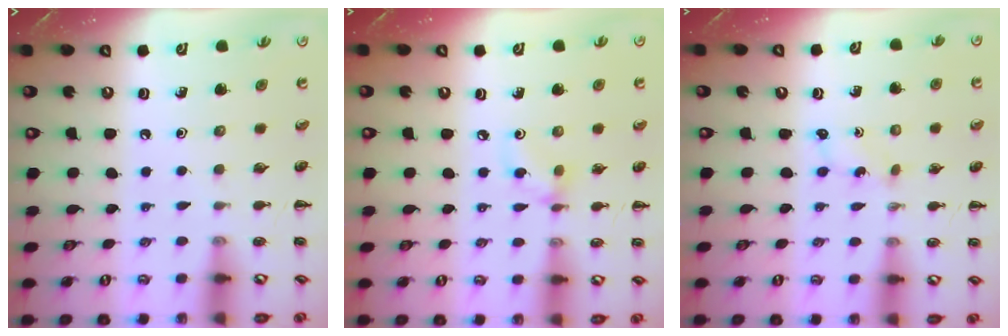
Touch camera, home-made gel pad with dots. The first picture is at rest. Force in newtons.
{"total": 3.8, "press": 3.7, "slide": 0.8}
{"total": 1.0, "press": 0.9, "slide": 0.4}